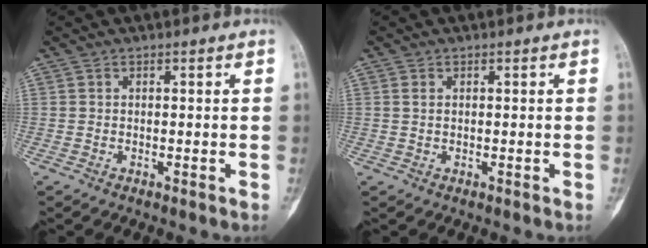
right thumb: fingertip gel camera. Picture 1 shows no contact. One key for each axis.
{"total": 1.1, "fx": 0.4, "fy": 0.6, "fz": 0.8, "tx": -0.022, "ty": 0.004, "tz": 0.012}